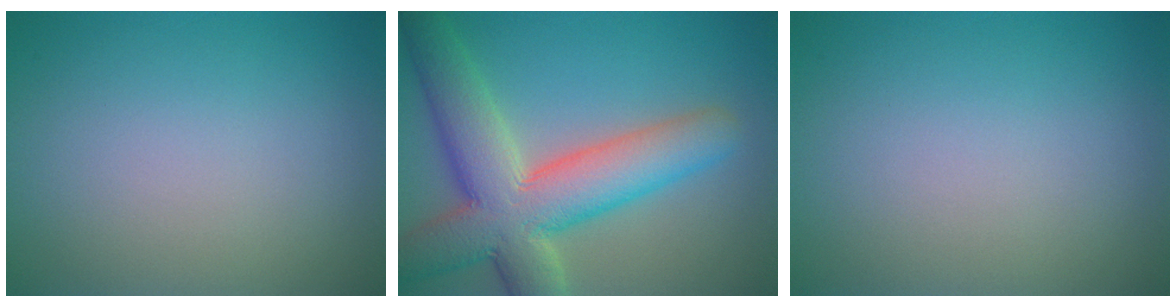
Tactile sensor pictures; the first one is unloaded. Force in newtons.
{"total": 10.2, "press": 10.2, "slide": 0.8}
{"total": 0.0}